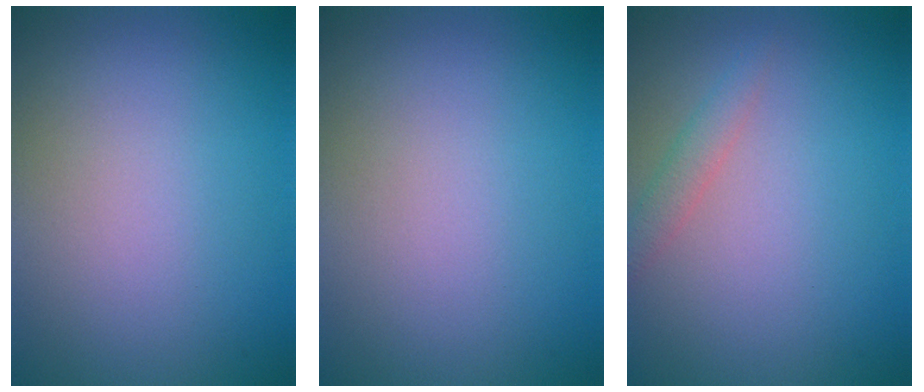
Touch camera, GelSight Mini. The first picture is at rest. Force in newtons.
{"total": 0.0}
{"total": 1.5, "press": 1.5, "slide": 0.1}